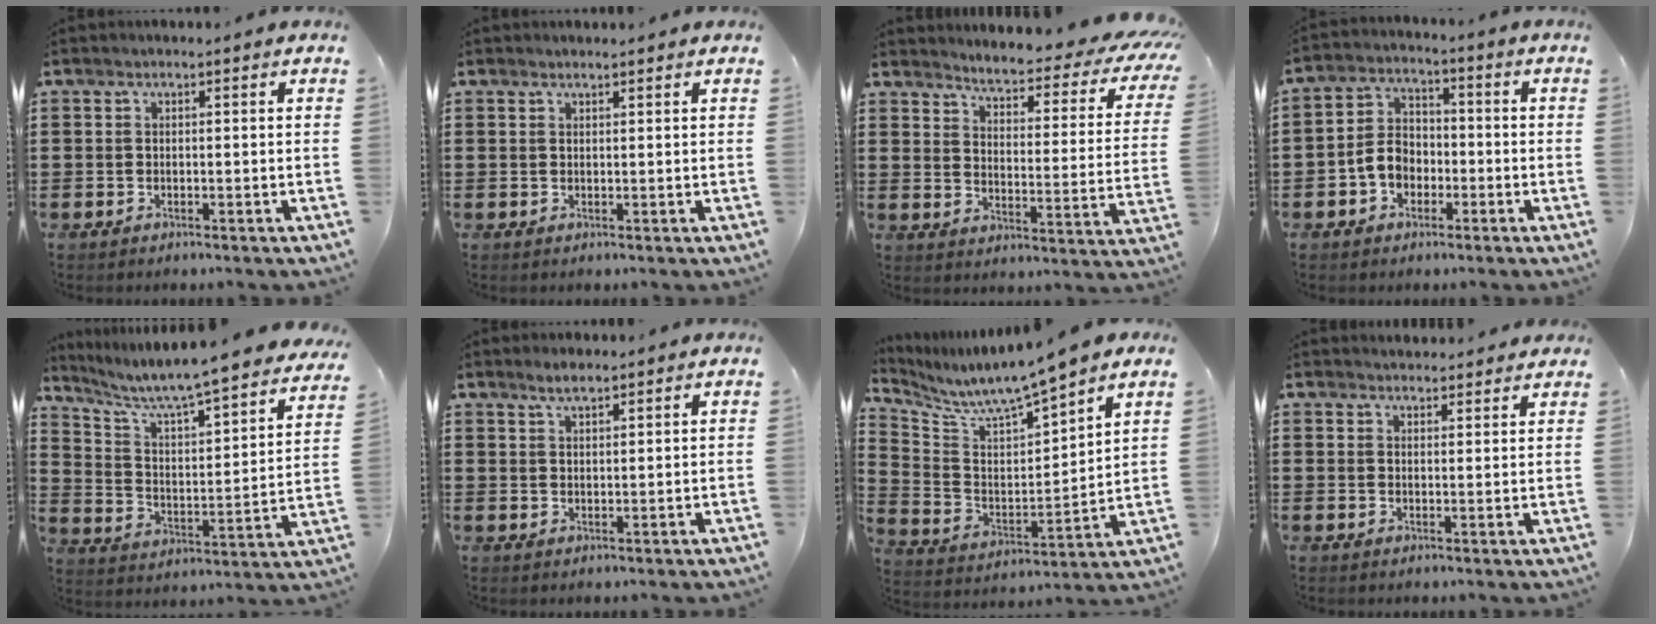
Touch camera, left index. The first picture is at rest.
{"total": 0.8, "force": [0.8, 0.1, 0.1], "torque": [-0.005, -0.001, 0.015]}
{"total": 3.6, "force": [3.2, 0.0, 1.6], "torque": [-0.044, -0.035, 0.043]}
{"total": 5.3, "force": [-2.3, 4.1, 2.6], "torque": [-0.068, 0.012, -0.049]}
{"total": 6.1, "force": [5.4, 0.1, 2.7], "torque": [-0.080, -0.052, 0.084]}
{"total": 2.3, "force": [2.0, 0.6, 1.1], "torque": [-0.025, 0.004, 0.037]}
{"total": 7.0, "force": [6.6, 0.1, 2.3], "torque": [-0.079, -0.057, 0.107]}
{"total": 2.2, "force": [2.2, 0.3, -0.2], "torque": [-0.003, -0.002, 0.042]}